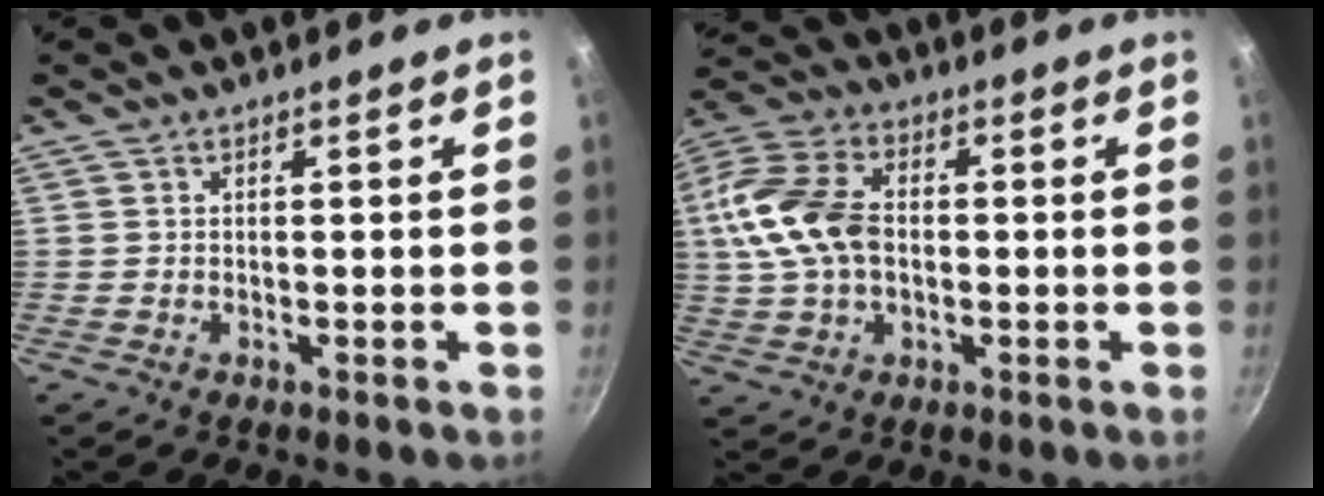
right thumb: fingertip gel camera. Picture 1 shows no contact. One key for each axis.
{"total": 15.1, "fx": 0.5, "fy": 9.9, "fz": 11.3, "tx": -0.222, "ty": 0.027, "tz": -0.002}